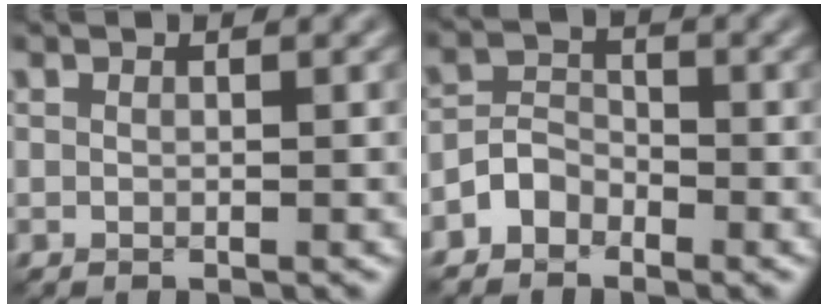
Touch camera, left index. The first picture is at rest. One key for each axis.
{"total": 2.4, "fx": -1.8, "fy": 1.5, "fz": 0.5, "tx": -0.006, "ty": 0.014, "tz": -0.041}